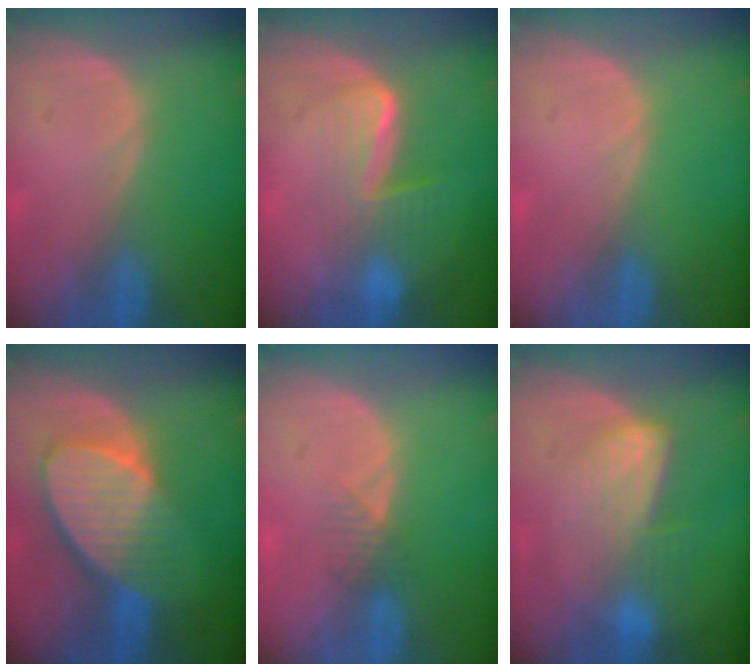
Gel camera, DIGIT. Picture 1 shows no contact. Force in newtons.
{"total": 6.6, "press": 5.9, "slide": 3.0}
{"total": 0.0}
{"total": 9.3, "press": 8.3, "slide": 4.3}
{"total": 1.9, "press": 1.6, "slide": 1.0}
{"total": 7.0, "press": 6.1, "slide": 3.5}